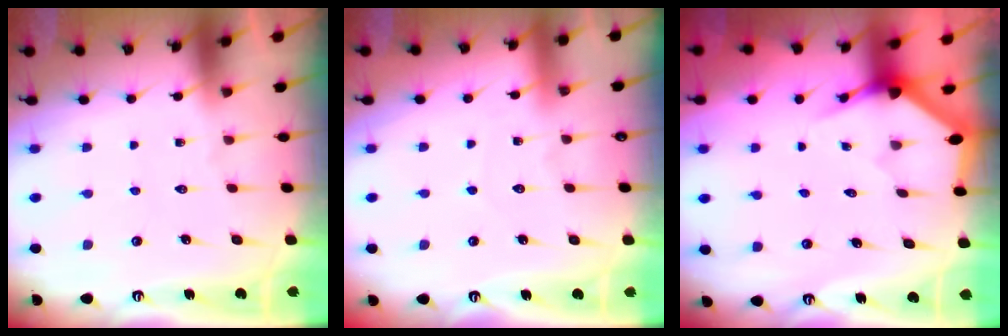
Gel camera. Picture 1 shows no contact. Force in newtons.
{"total": 4.3, "press": 4.2, "slide": 0.5}
{"total": 3.5, "press": 3.5, "slide": 0.1}